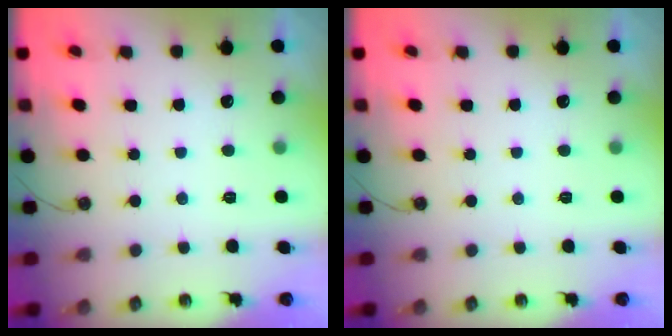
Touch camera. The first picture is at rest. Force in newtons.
{"total": 0.0}